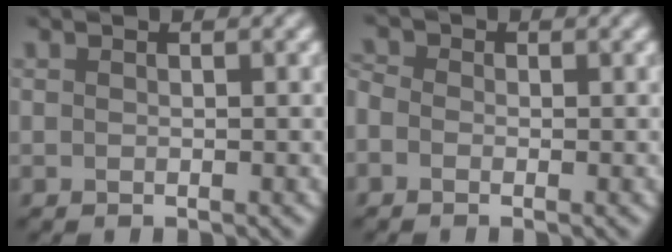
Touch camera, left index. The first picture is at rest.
{"total": 1.0, "force": [-0.8, 0.6, 0.1], "torque": [-0.015, 0.006, -0.016]}